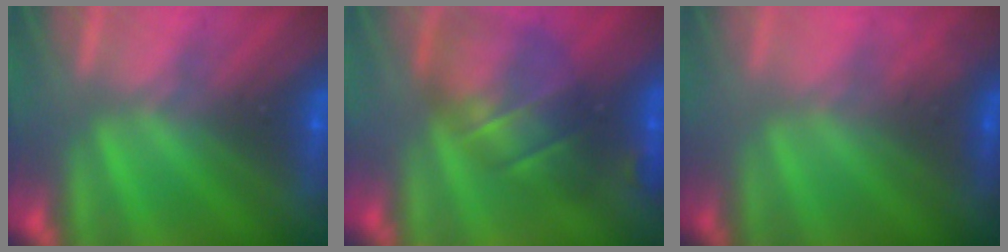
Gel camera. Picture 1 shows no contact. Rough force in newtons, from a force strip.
{"total": 7.3}
{"total": 1.9}